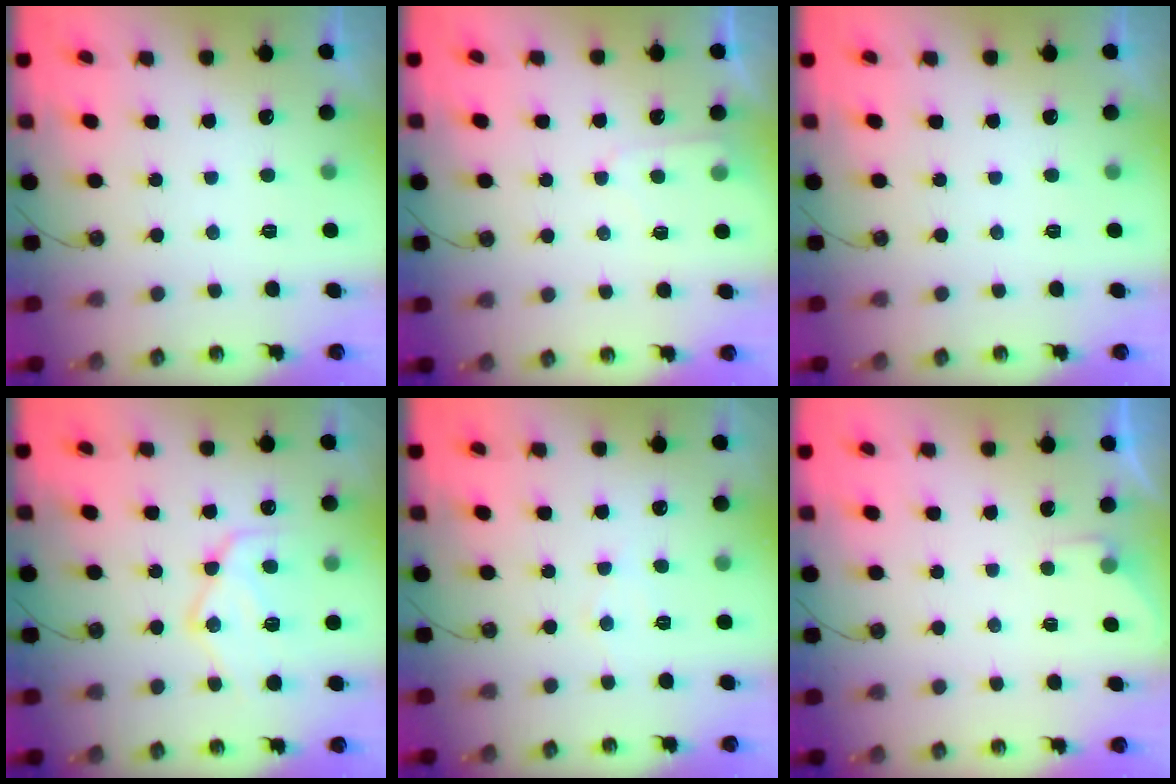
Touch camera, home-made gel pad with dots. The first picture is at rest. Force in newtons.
{"total": 4.5, "press": 4.4, "slide": 0.6}
{"total": 0.0}
{"total": 15.2, "press": 15.2, "slide": 0.9}
{"total": 4.4, "press": 4.3, "slide": 0.7}
{"total": 2.9, "press": 2.8, "slide": 0.4}